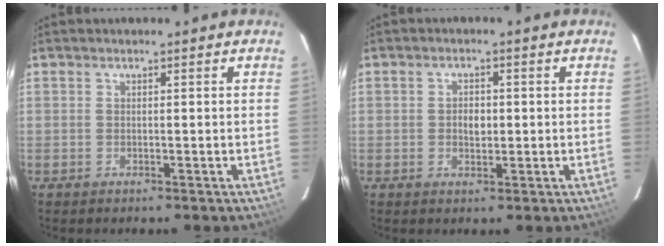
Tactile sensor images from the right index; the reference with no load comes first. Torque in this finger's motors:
{"motor_torque": [0.09, 0.15, 0.04, 0.01]}